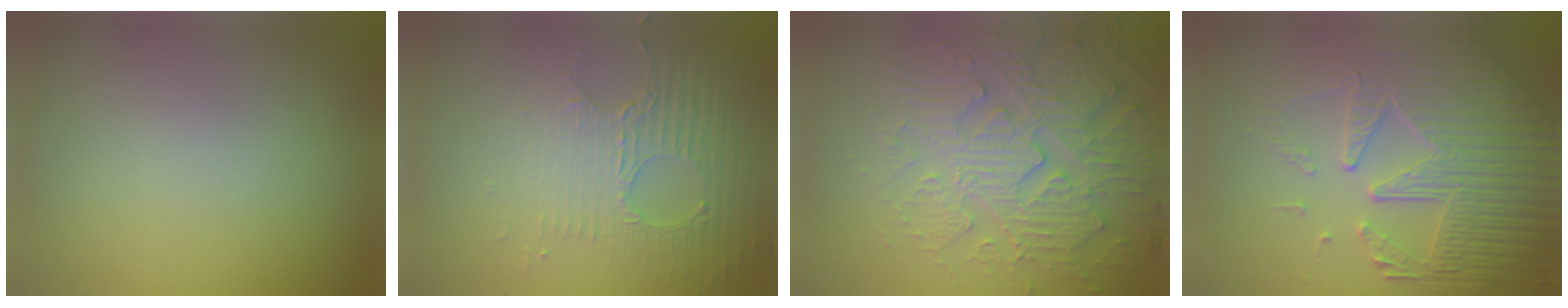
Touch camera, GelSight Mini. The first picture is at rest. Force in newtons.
{"total": 5.2, "press": 3.3, "slide": 4.1}
{"total": 6.1, "press": 5.3, "slide": 3.0}
{"total": 8.5, "press": 5.9, "slide": 6.1}